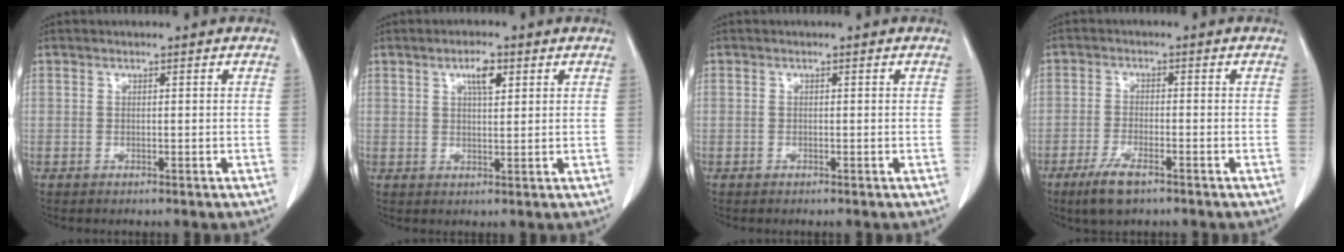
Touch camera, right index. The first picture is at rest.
{"total": 3.6, "force": [1.7, 1.1, 2.9], "torque": [-0.054, 0.000, 0.029]}
{"total": 0.0}
{"total": 5.4, "force": [-3.6, 1.3, 3.8], "torque": [-0.086, -0.010, -0.064]}